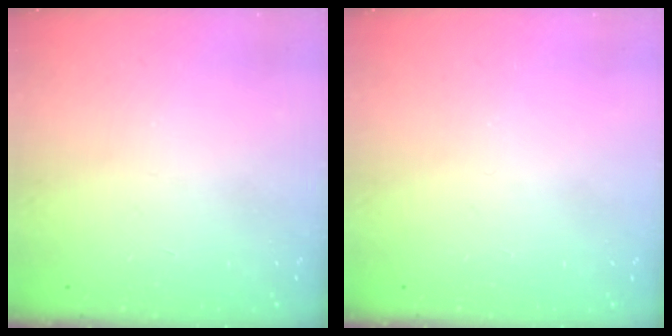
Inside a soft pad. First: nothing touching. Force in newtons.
{"total": 0.0}